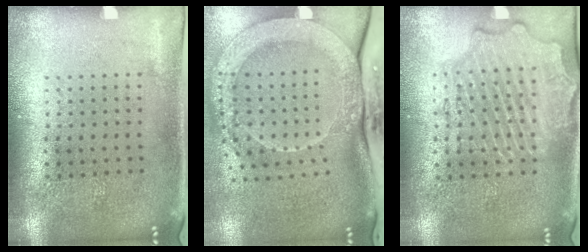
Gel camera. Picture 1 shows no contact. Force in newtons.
{"total": 2.7, "press": 2.2, "slide": 1.6}
{"total": 2.3, "press": 2.3, "slide": 0.3}